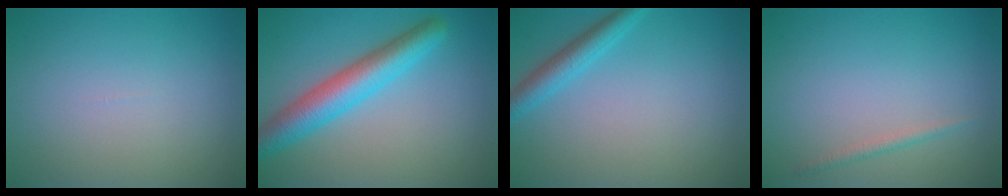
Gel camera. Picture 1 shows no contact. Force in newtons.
{"total": 5.5, "press": 5.5, "slide": 0.2}
{"total": 2.7, "press": 2.7, "slide": 0.2}
{"total": 0.9, "press": 0.9, "slide": 0.1}